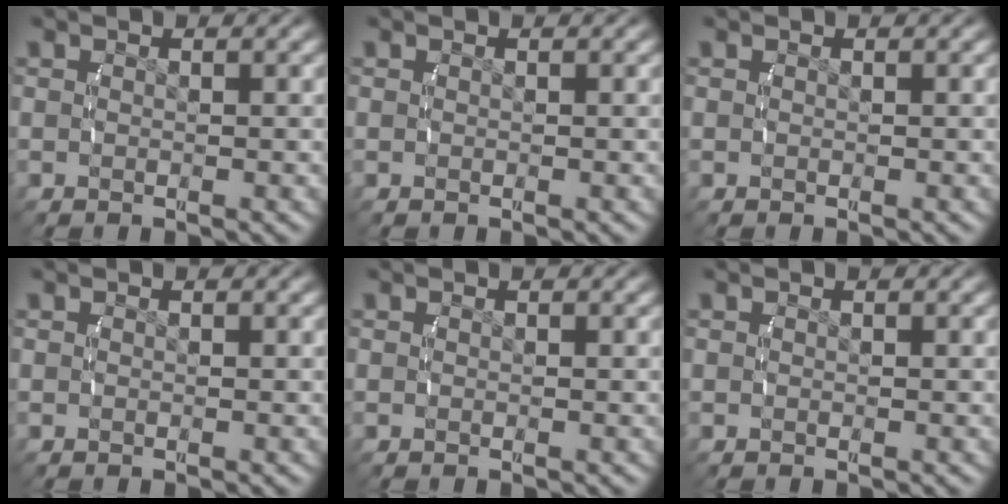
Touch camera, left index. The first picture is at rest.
{"total": 0.0}
{"total": 0.0}
{"total": 0.0}
{"total": 0.0}
{"total": 0.0}